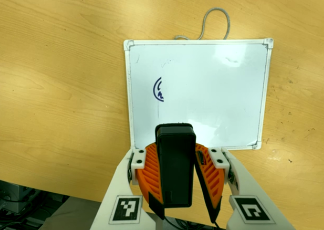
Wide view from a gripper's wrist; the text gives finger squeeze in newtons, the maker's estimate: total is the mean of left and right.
{"total": 9.0, "left": 9.2, "right": 8.9}